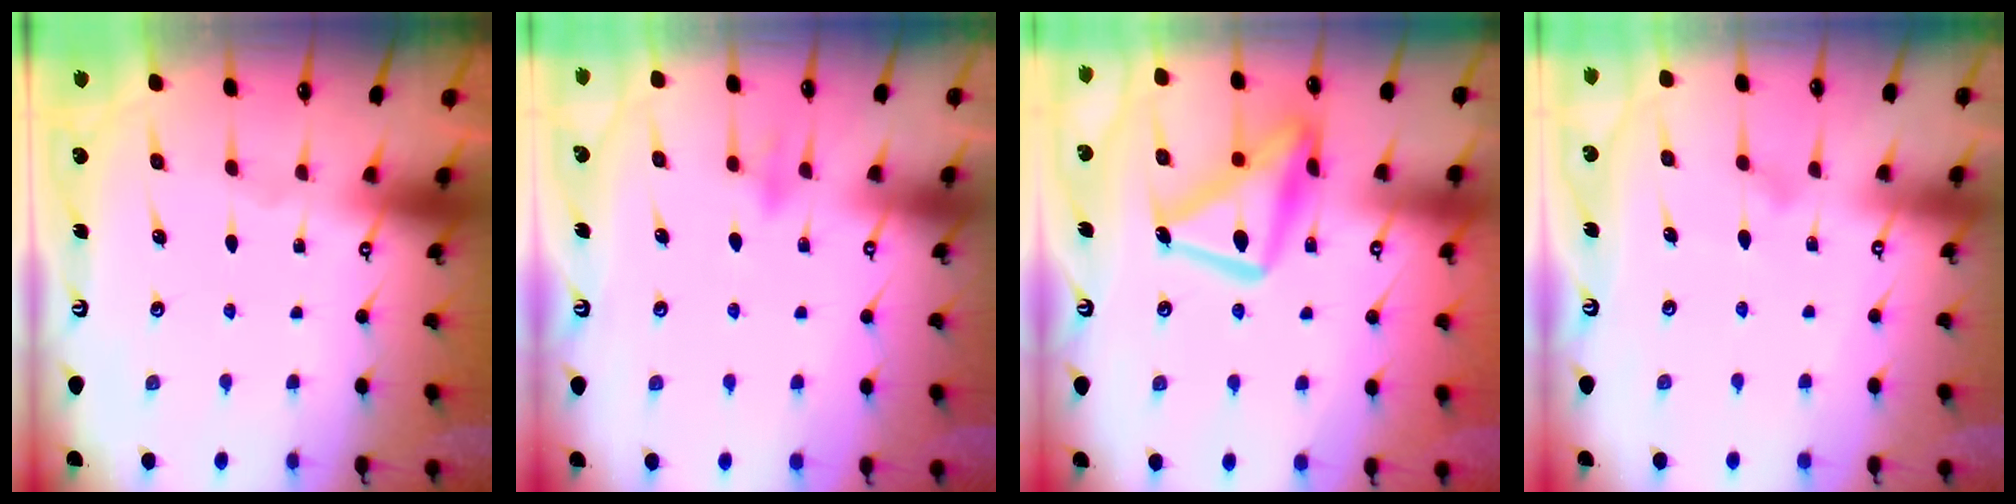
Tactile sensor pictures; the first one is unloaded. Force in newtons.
{"total": 7.9, "press": 7.9, "slide": 0.6}
{"total": 17.0, "press": 16.9, "slide": 1.2}
{"total": 8.0, "press": 7.9, "slide": 0.5}